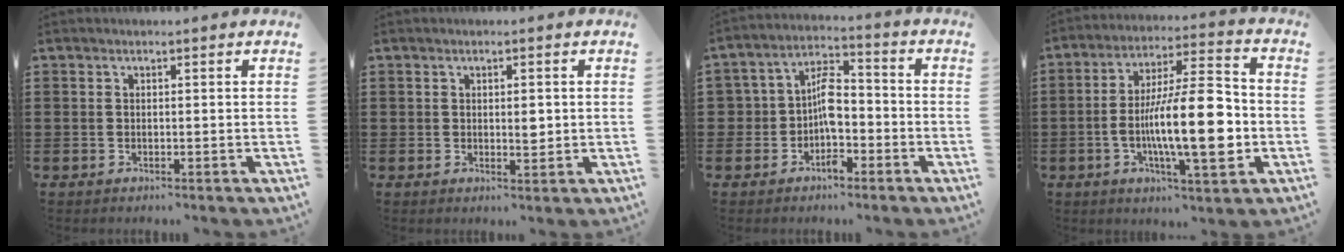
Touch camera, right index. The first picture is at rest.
{"total": 2.1, "force": [0.3, 1.1, 1.7], "torque": [-0.027, 0.002, 0.003]}
{"total": 6.5, "force": [-2.0, 4.2, 4.6], "torque": [-0.086, 0.018, -0.037]}
{"total": 15.7, "force": [-2.7, 4.5, 14.9], "torque": [-0.261, -0.008, -0.049]}